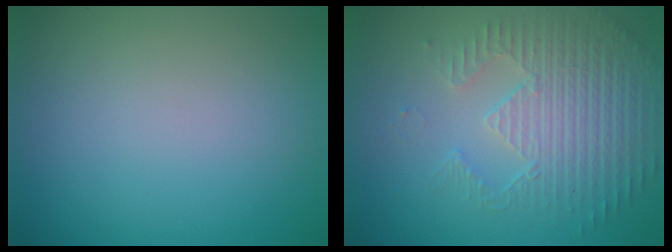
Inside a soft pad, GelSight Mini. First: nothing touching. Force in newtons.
{"total": 3.8, "press": 3.7, "slide": 1.0}